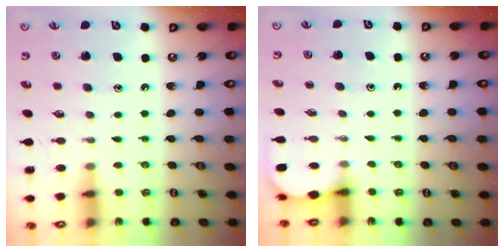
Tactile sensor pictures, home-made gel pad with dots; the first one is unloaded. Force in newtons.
{"total": 2.9, "press": 2.9, "slide": 0.3}